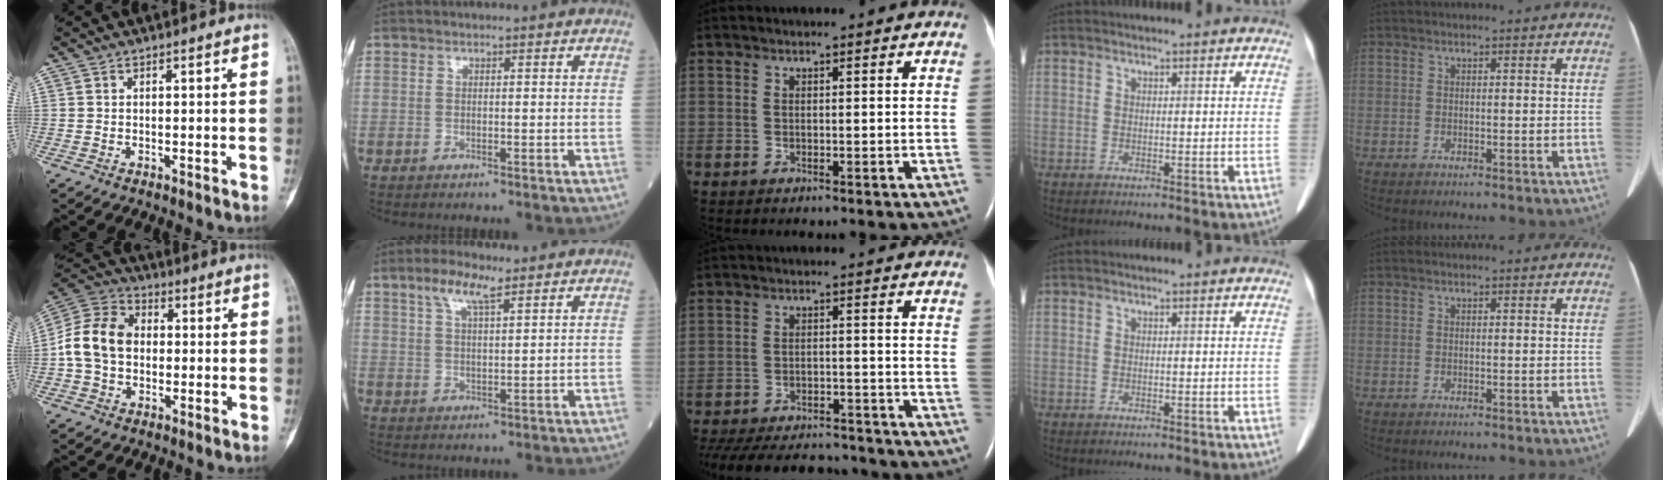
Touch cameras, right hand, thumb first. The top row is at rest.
{"thumb": {"total": 12.0, "force": [-0.2, 9.2, 7.7], "torque": [-0.135, 0.034, -0.013]}, "index": {"total": 5.3, "force": [3.5, 1.0, 3.9], "torque": [-0.082, 0.009, 0.067]}, "middle": {"total": 20.8, "force": [-18.3, 6.3, 7.7], "torque": [-0.202, -0.026, -0.255]}}